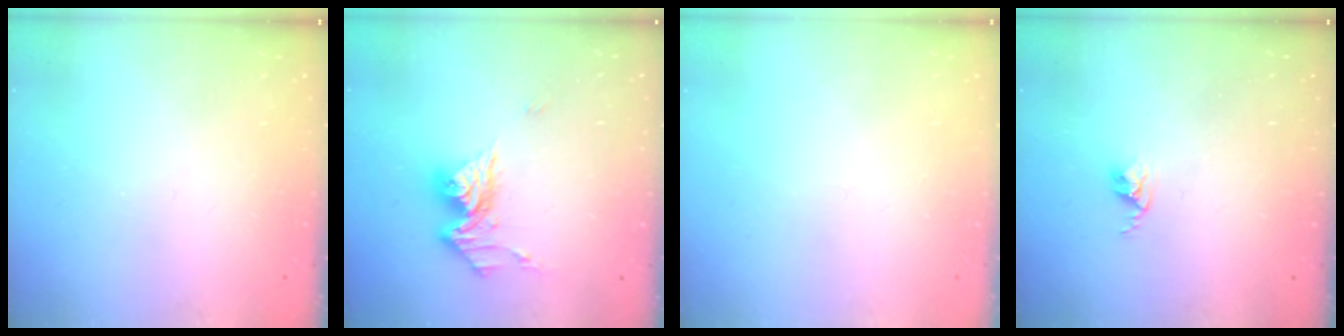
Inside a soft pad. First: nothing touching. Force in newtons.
{"total": 12.3, "press": 12.3, "slide": 1.4}
{"total": 0.0}
{"total": 2.6, "press": 2.6, "slide": 0.4}